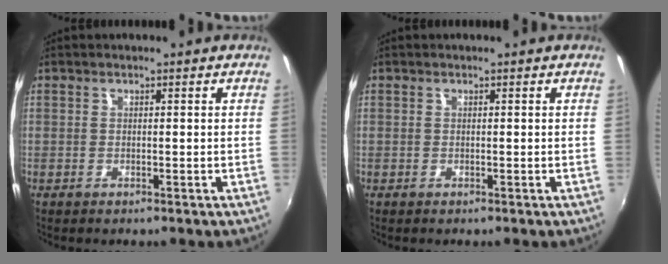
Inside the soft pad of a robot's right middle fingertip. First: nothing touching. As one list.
[{"total": 0.0}]